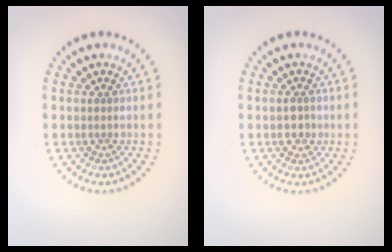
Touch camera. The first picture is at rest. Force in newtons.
{"total": 1.2, "press": 1.2, "slide": 0.1}